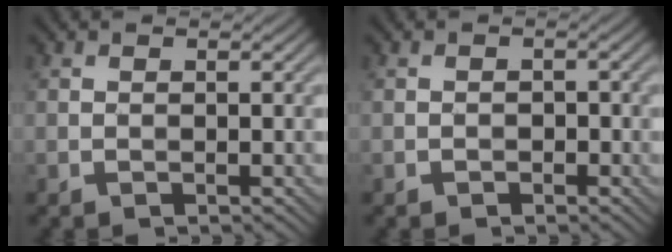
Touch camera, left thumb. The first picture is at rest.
{"total": 1.0, "force": [-0.4, 0.9, 0.3], "torque": [0.000, -0.003, -0.009]}